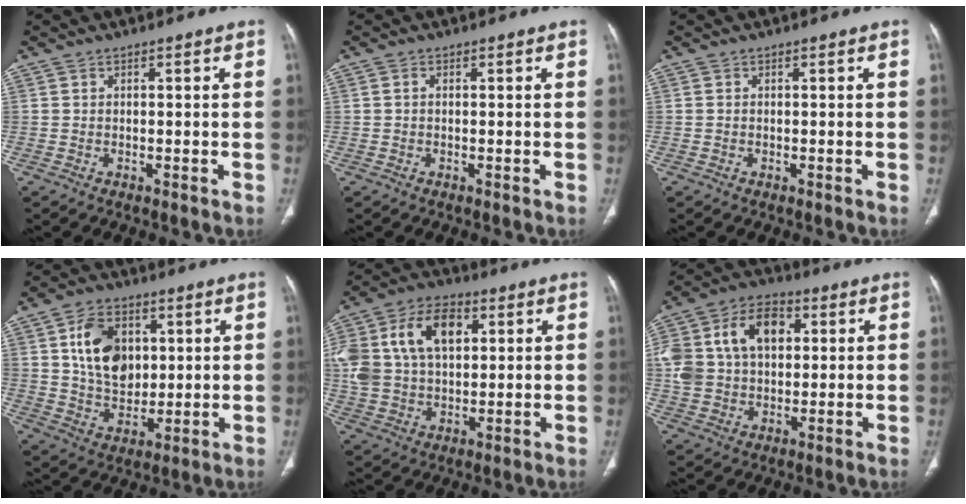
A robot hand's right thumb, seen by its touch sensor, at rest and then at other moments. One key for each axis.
{"total": 0.5, "fx": 0.0, "fy": 0.4, "fz": 0.4, "tx": -0.008, "ty": 0.001, "tz": -0.002}
{"total": 0.0}
{"total": 12.7, "fx": 3.1, "fy": 9.1, "fz": 8.3, "tx": -0.108, "ty": -0.012, "tz": 0.061}
{"total": 20.2, "fx": 5.4, "fy": 13.4, "fz": 14.1, "tx": -0.295, "ty": 0.024, "tz": 0.097}
{"total": 18.7, "fx": 3.9, "fy": 13.0, "fz": 12.8, "tx": -0.252, "ty": 0.023, "tz": 0.067}